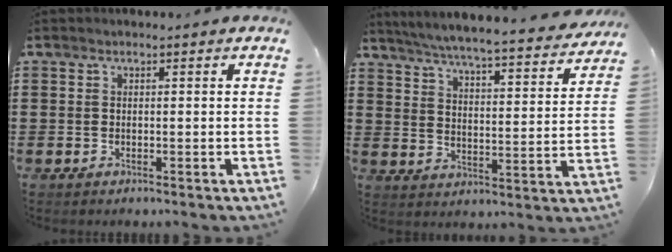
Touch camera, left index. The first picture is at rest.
{"total": 5.2, "force": [4.9, -0.5, 1.6], "torque": [-0.056, -0.040, 0.079]}